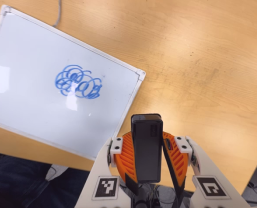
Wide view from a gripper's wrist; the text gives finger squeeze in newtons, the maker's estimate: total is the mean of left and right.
{"total": 6.7, "left": 6.8, "right": 6.6}